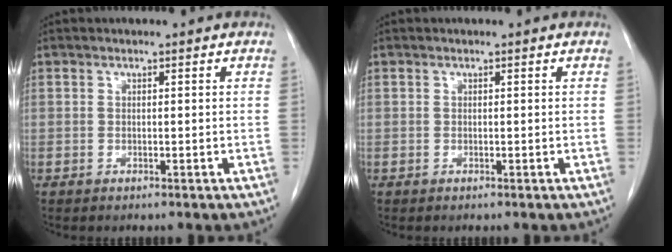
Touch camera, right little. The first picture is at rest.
{"total": 0.0}